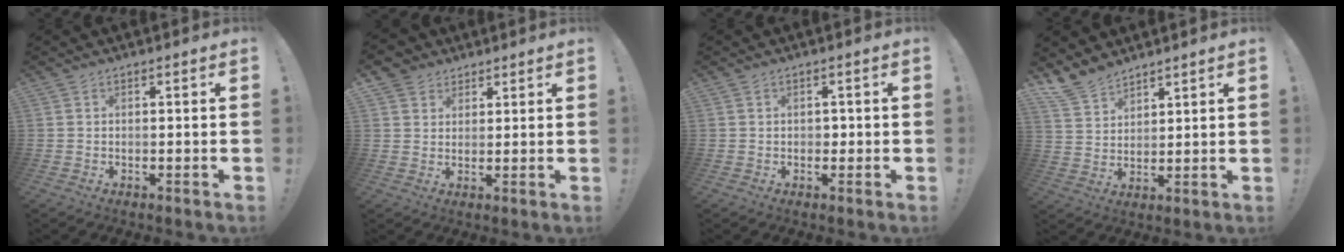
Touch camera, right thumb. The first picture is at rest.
{"total": 4.9, "force": [3.1, 3.7, 0.4], "torque": [0.000, -0.020, 0.058]}
{"total": 1.6, "force": [-0.1, 1.4, 0.6], "torque": [-0.010, 0.004, -0.004]}
{"total": 8.3, "force": [7.2, 3.7, 1.9], "torque": [-0.051, -0.043, 0.145]}